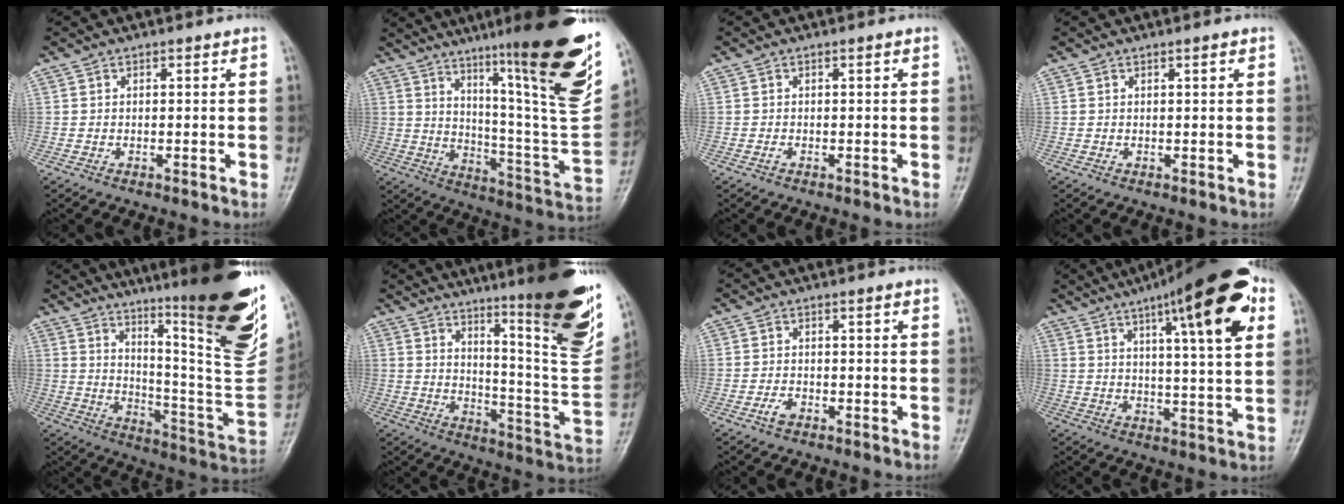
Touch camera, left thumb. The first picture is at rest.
{"total": 29.4, "force": [17.2, 3.2, 23.7], "torque": [-0.310, -0.081, 0.265]}
{"total": 0.7, "force": [-0.2, 0.2, 0.6], "torque": [-0.009, 0.006, 0.000]}
{"total": 0.8, "force": [0.4, 0.1, 0.7], "torque": [-0.011, 0.001, 0.005]}
{"total": 29.0, "force": [16.8, 4.0, 23.3], "torque": [-0.293, -0.086, 0.252]}
{"total": 24.9, "force": [15.3, 3.2, 19.4], "torque": [-0.246, -0.089, 0.223]}
{"total": 2.1, "force": [-1.3, 1.1, 1.3], "torque": [-0.027, 0.010, -0.024]}
{"total": 20.4, "force": [9.6, 4.3, 17.5], "torque": [-0.236, -0.013, 0.135]}